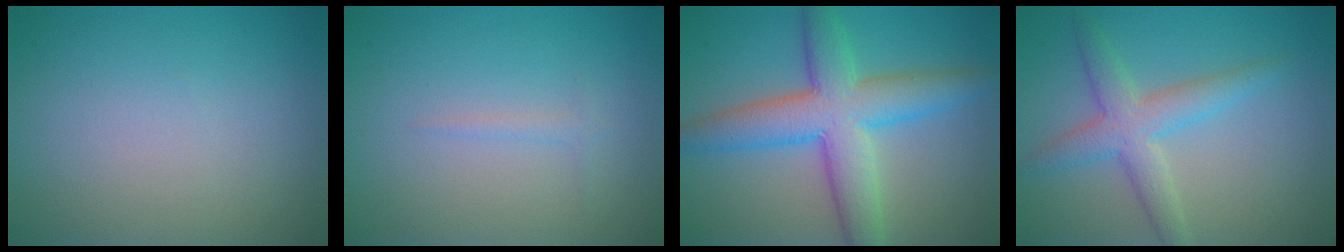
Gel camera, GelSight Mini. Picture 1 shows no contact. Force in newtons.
{"total": 0.7, "press": 0.7, "slide": 0.0}
{"total": 7.7, "press": 7.7, "slide": 0.1}
{"total": 4.1, "press": 4.1, "slide": 0.4}